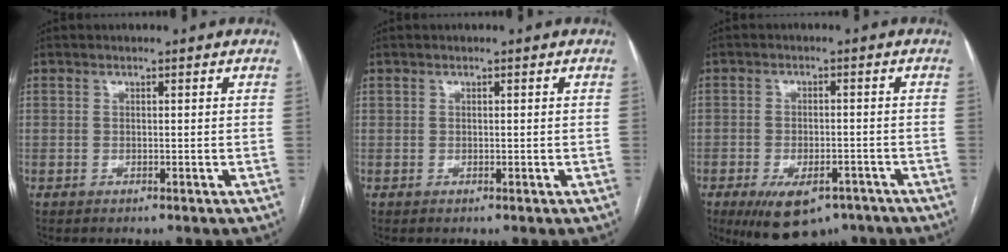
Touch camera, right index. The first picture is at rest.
{"total": 0.0}
{"total": 10.0, "force": [-6.7, 4.7, 5.8], "torque": [-0.089, -0.003, -0.097]}